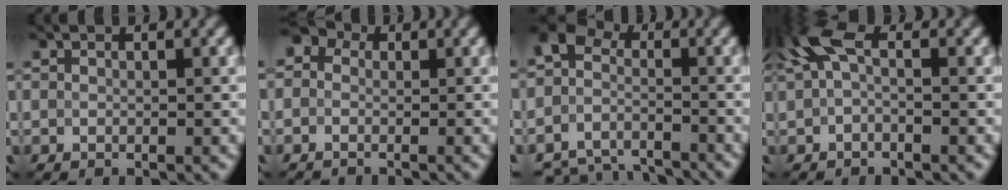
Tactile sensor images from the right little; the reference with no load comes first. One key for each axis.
{"total": 3.0, "fx": -0.9, "fy": 2.7, "fz": 1.1, "tx": -0.005, "ty": 0.013, "tz": -0.037}
{"total": 7.8, "fx": -5.3, "fy": 4.6, "fz": 3.4, "tx": -0.072, "ty": -0.018, "tz": -0.094}
{"total": 3.2, "fx": -0.2, "fy": 1.3, "fz": 2.9, "tx": -0.072, "ty": 0.009, "tz": -0.016}